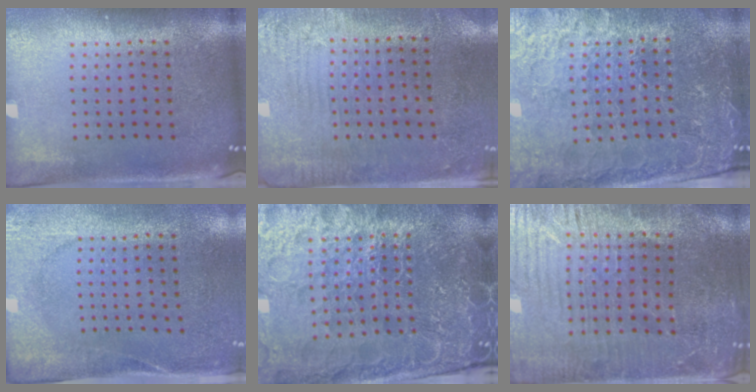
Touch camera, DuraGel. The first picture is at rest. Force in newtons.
{"total": 2.8, "press": 2.4, "slide": 1.5}
{"total": 4.0, "press": 3.9, "slide": 1.1}
{"total": 2.6, "press": 2.1, "slide": 1.6}
{"total": 6.1, "press": 5.4, "slide": 2.8}
{"total": 3.1, "press": 3.1, "slide": 0.6}